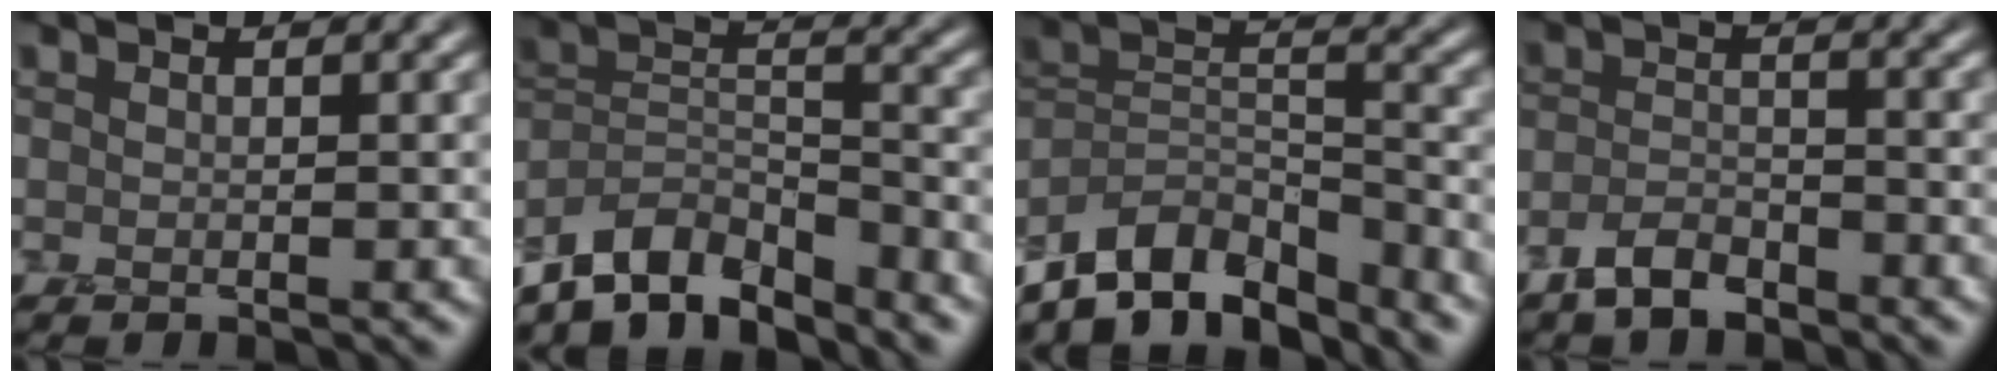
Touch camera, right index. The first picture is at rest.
{"total": 7.1, "force": [-6.0, 2.7, 2.7], "torque": [-0.036, -0.004, -0.117]}
{"total": 8.5, "force": [-6.9, 3.5, 3.5], "torque": [-0.047, 0.002, -0.134]}
{"total": 2.9, "force": [-2.3, 1.2, 1.4], "torque": [-0.027, 0.004, -0.050]}